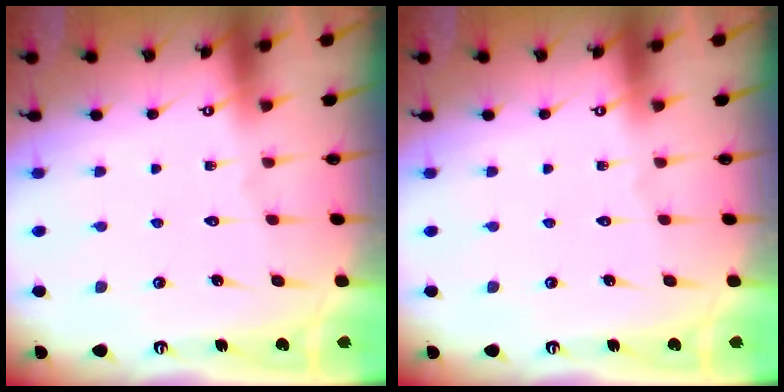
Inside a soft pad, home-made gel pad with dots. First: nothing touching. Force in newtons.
{"total": 0.0}